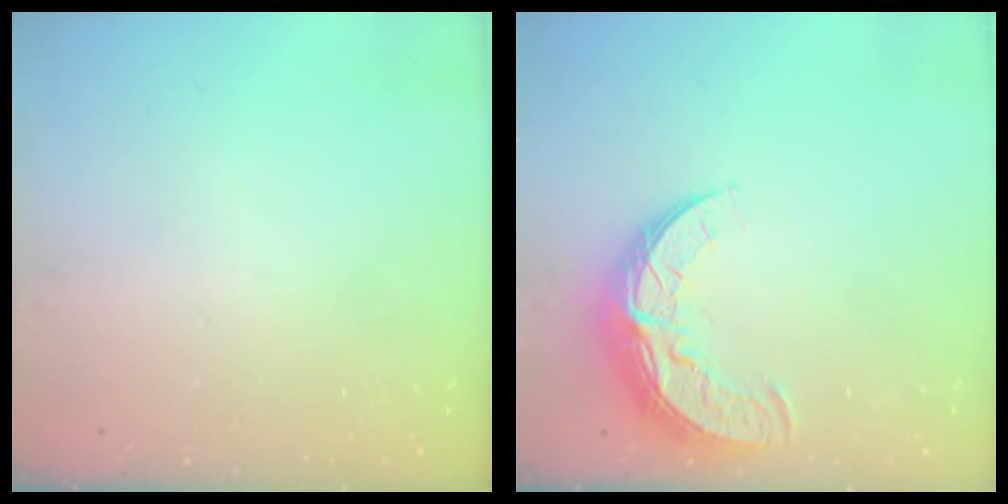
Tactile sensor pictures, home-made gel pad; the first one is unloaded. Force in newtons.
{"total": 10.3, "press": 10.3, "slide": 0.7}